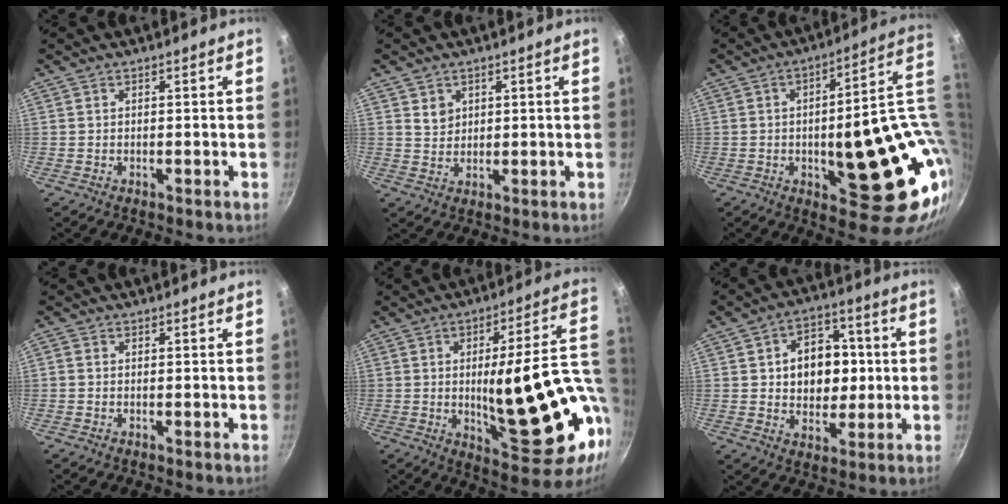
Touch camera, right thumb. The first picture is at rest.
{"total": 3.0, "force": [1.4, 2.5, 1.1], "torque": [-0.006, -0.002, 0.028]}
{"total": 24.4, "force": [1.2, 9.1, 22.6], "torque": [-0.254, -0.007, 0.034]}
{"total": 0.7, "force": [-0.1, 0.4, 0.5], "torque": [-0.015, 0.003, -0.005]}
{"total": 24.9, "force": [-2.5, 8.0, 23.4], "torque": [-0.301, 0.002, -0.013]}
{"total": 12.8, "force": [1.2, 9.7, 8.2], "torque": [-0.077, 0.008, 0.017]}